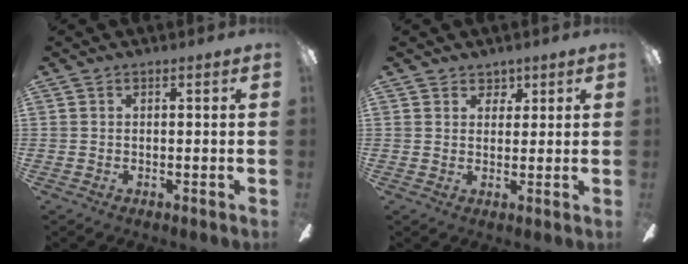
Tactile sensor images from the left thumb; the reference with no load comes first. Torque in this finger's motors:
{"motor_torque": [0.22, -0.09, -0.27, -0.14, -0.02]}